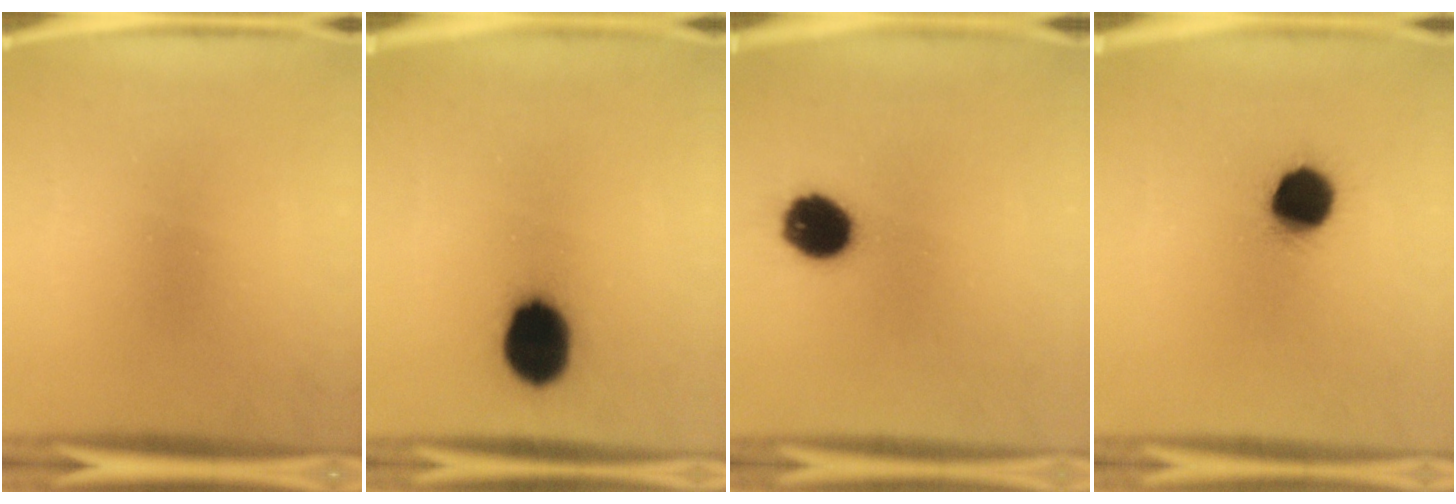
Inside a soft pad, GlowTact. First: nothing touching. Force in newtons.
{"total": 13.4}
{"total": 10.8}
{"total": 11.5}